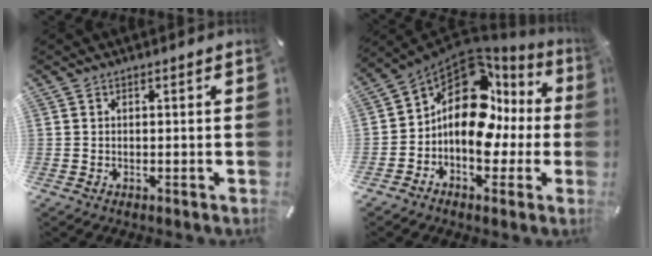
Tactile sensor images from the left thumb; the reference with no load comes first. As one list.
[{"total": 16.5, "force": [1.4, 11.4, 11.8], "torque": [-0.197, -0.022, 0.022]}]